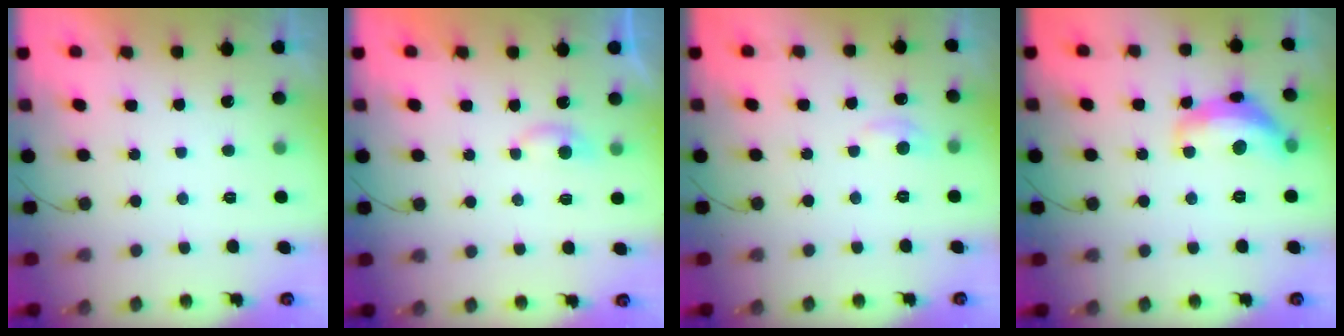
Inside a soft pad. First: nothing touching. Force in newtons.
{"total": 3.1, "press": 3.1, "slide": 0.5}
{"total": 6.5, "press": 6.4, "slide": 0.9}
{"total": 14.0, "press": 14.0, "slide": 0.8}